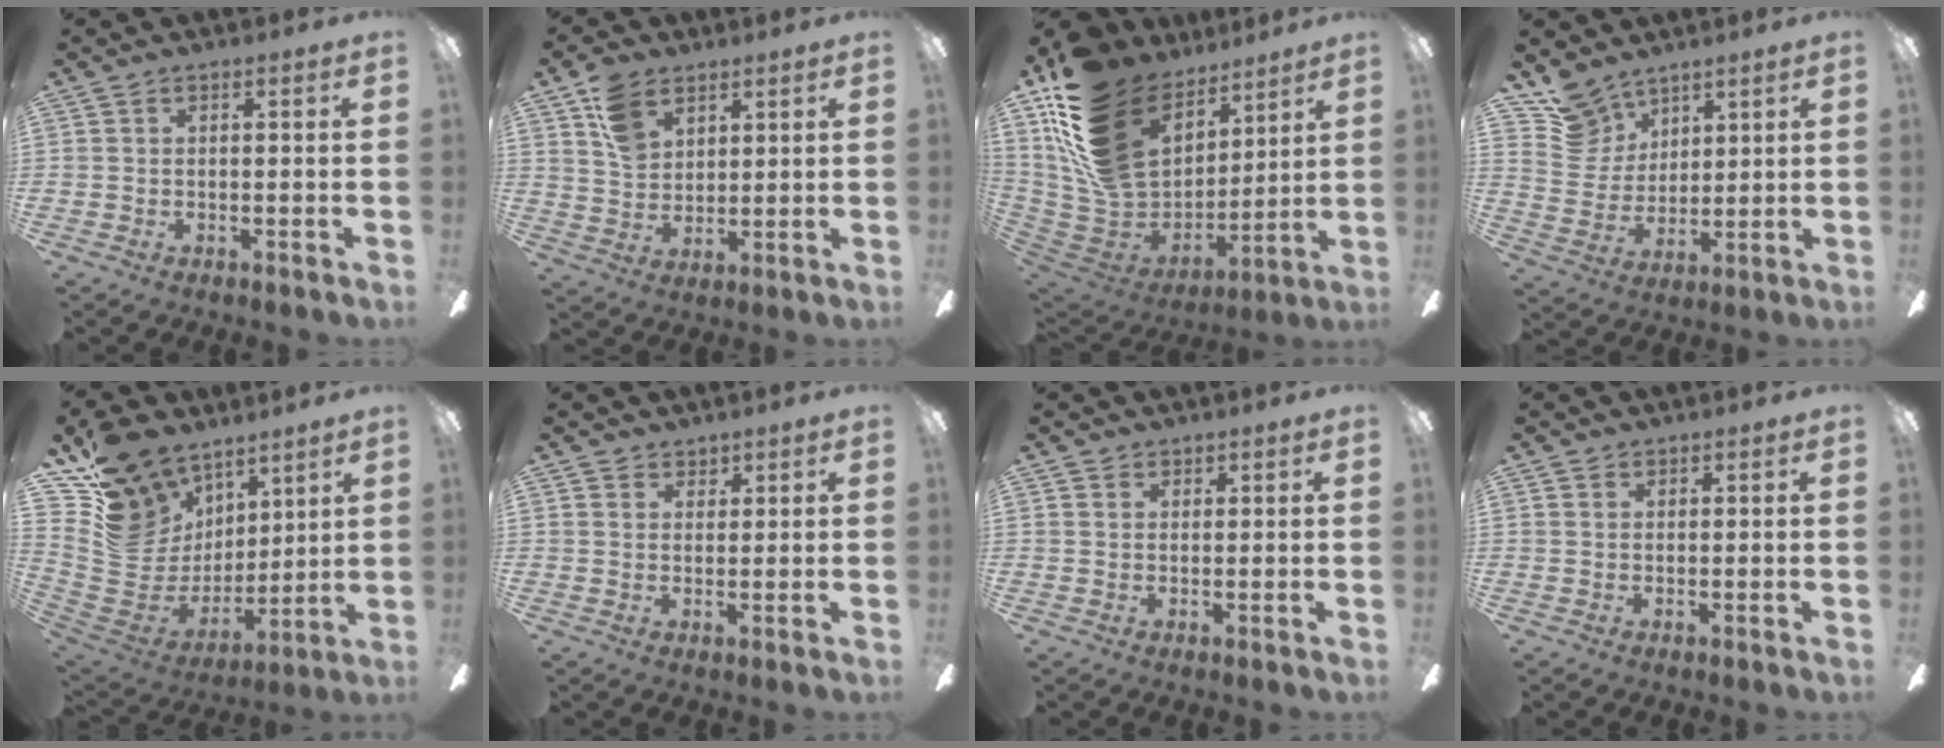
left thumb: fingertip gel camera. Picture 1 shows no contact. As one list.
[{"total": 9.3, "force": [5.7, 6.0, 4.3], "torque": [-0.080, -0.012, 0.108]}, {"total": 23.4, "force": [12.2, 15.6, 12.5], "torque": [-0.275, -0.067, 0.235]}, {"total": 11.1, "force": [8.8, 6.5, 1.4], "torque": [-0.051, -0.050, 0.178]}, {"total": 17.7, "force": [10.3, 12.9, 6.3], "torque": [-0.152, -0.068, 0.210]}, {"total": 2.4, "force": [1.8, 1.5, -0.2], "torque": [0.007, -0.003, 0.033]}, {"total": 1.4, "force": [1.1, 0.8, 0.1], "torque": [-0.001, 0.001, 0.021]}, {"total": 0.8, "force": [0.7, 0.5, 0.1], "torque": [-0.002, 0.001, 0.013]}]